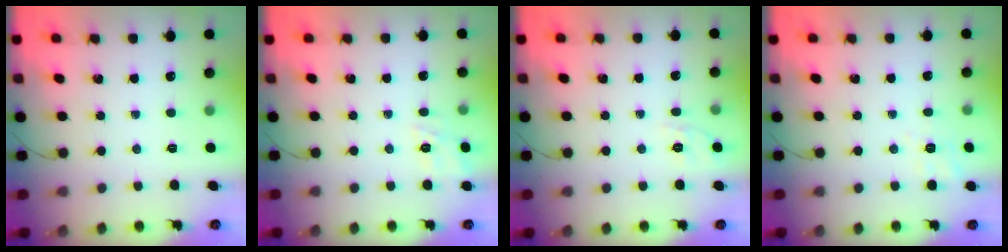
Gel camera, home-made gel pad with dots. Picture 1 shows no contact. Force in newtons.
{"total": 10.1, "press": 10.0, "slide": 1.5}
{"total": 1.7, "press": 0.5, "slide": 1.6}
{"total": 2.1, "press": 0.1, "slide": 2.1}